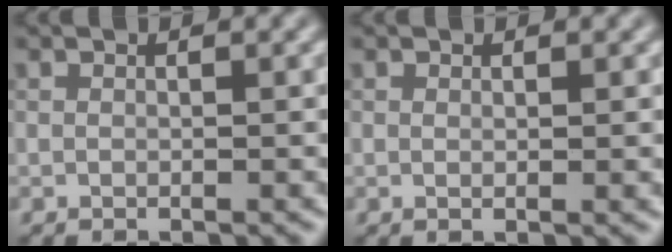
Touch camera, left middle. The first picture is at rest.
{"total": 0.7, "force": [0.1, 0.1, 0.6], "torque": [-0.009, 0.001, 0.005]}